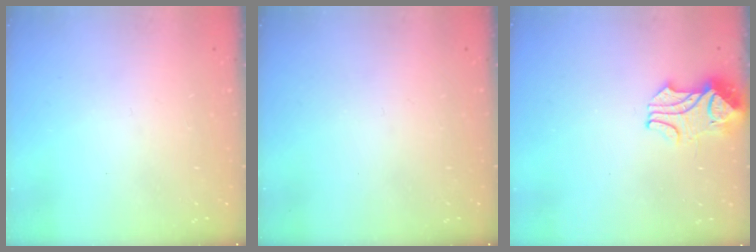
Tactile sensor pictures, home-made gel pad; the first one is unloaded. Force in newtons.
{"total": 0.0}
{"total": 2.2, "press": 2.0, "slide": 1.0}